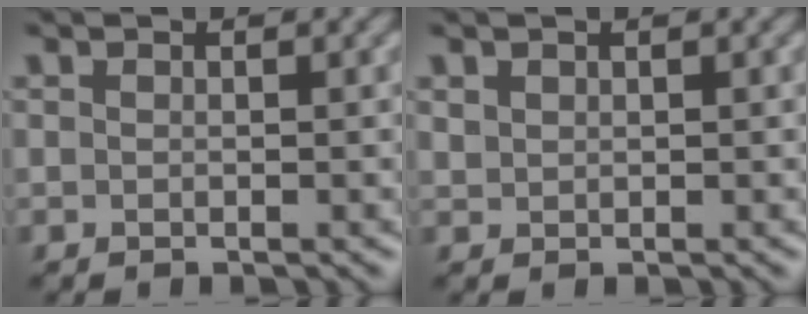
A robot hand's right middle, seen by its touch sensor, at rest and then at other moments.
{"total": 0.8, "force": [0.6, 0.5, 0.2], "torque": [-0.006, -0.002, 0.016]}